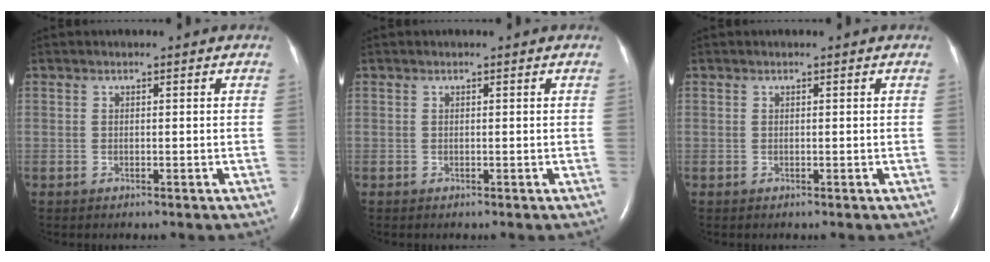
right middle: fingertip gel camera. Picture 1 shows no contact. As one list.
[{"total": 0.0}, {"total": 0.0}]